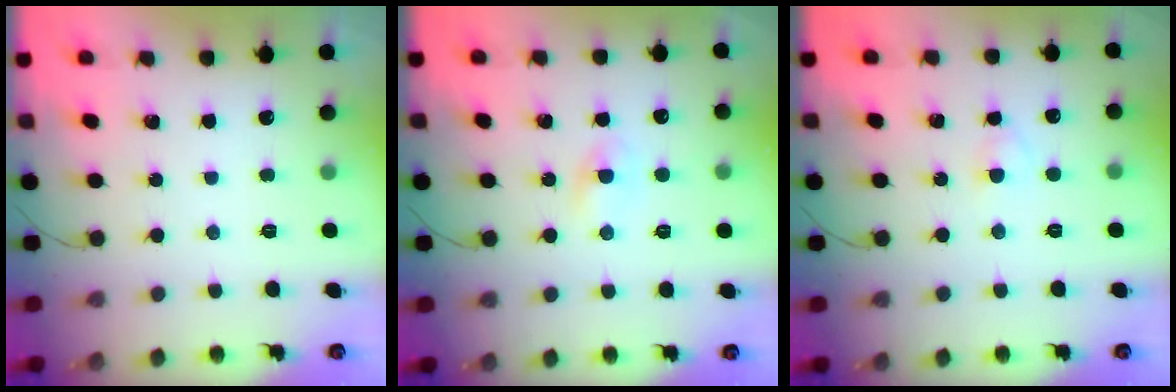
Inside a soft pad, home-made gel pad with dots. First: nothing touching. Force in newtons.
{"total": 1.8, "press": 1.5, "slide": 0.9}
{"total": 2.2, "press": 2.0, "slide": 1.0}